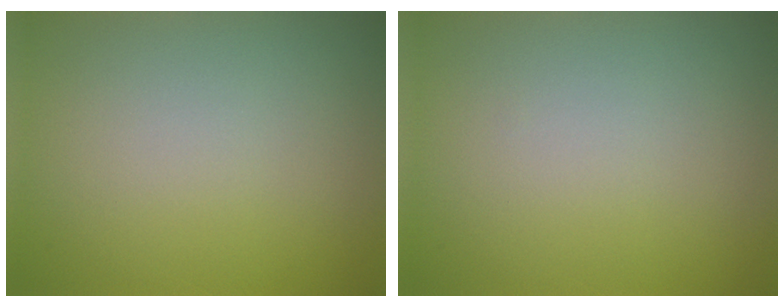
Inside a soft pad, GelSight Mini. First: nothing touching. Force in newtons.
{"total": 0.0}